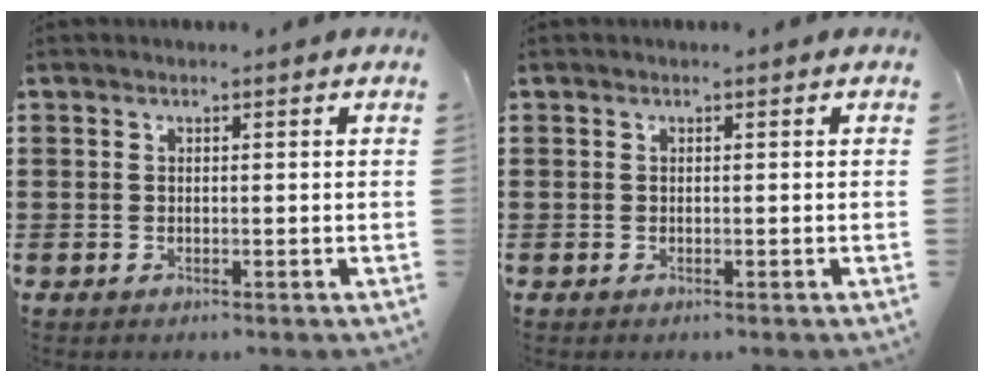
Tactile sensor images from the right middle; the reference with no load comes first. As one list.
[{"total": 0.0}]